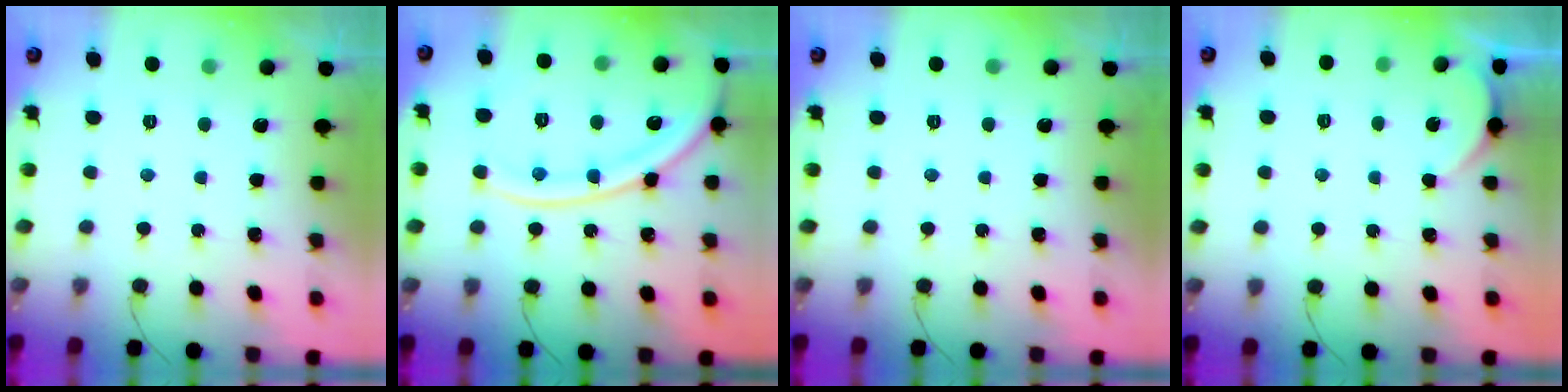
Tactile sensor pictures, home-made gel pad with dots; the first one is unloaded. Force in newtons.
{"total": 16.5, "press": 16.4, "slide": 1.8}
{"total": 0.0}
{"total": 2.6, "press": 2.5, "slide": 0.5}